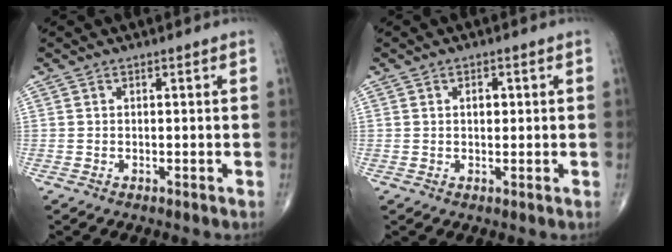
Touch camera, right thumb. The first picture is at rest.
{"total": 2.0, "force": [0.5, 1.3, 1.5], "torque": [-0.017, 0.000, 0.008]}